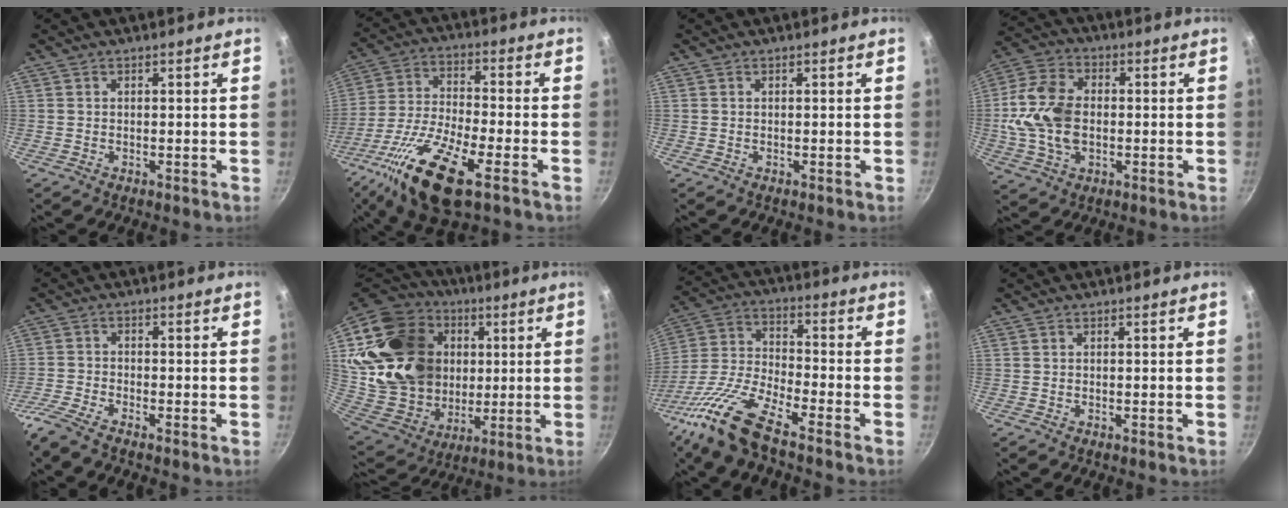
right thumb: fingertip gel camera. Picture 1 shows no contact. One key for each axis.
{"total": 17.1, "fx": -8.6, "fy": 4.9, "fz": 13.9, "tx": -0.264, "ty": 0.021, "tz": -0.171}
{"total": 0.0}
{"total": 13.5, "fx": -0.6, "fy": 9.2, "fz": 9.9, "tx": -0.184, "ty": 0.015, "tz": -0.021}
{"total": 4.8, "fx": -4.0, "fy": 0.6, "fz": 2.7, "tx": -0.078, "ty": 0.015, "tz": -0.091}
{"total": 30.3, "fx": 6.3, "fy": 24.0, "fz": 17.4, "tx": -0.303, "ty": 0.011, "tz": 0.136}
{"total": 15.0, "fx": -10.3, "fy": 3.7, "fz": 10.3, "tx": -0.218, "ty": 0.051, "tz": -0.220}
{"total": 0.0}